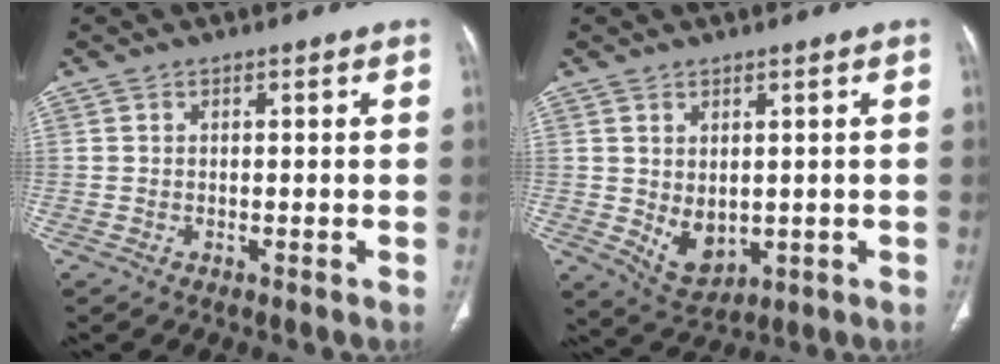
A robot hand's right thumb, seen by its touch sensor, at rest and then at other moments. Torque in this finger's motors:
{"motor_torque": [-0.21, 0.33, -0.13, 0.06, 0.14]}